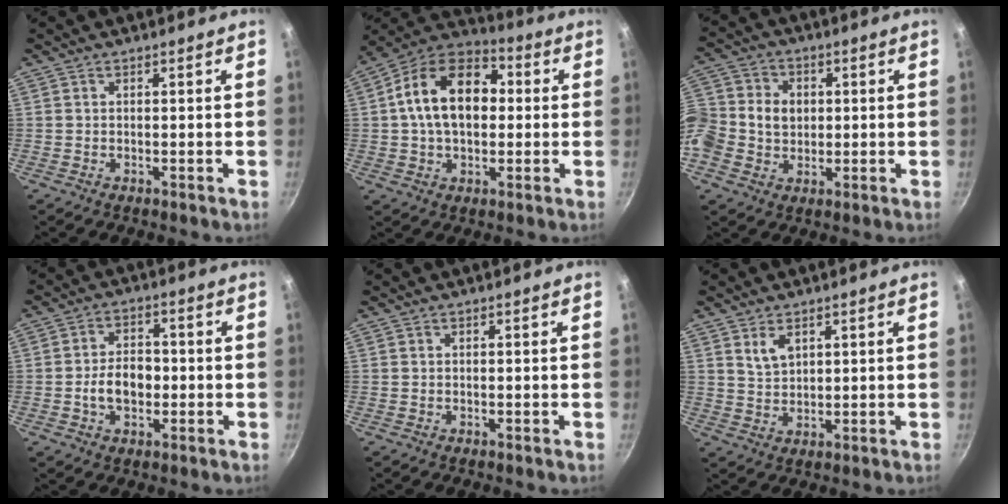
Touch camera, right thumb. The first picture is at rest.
{"total": 17.1, "force": [1.7, 11.4, 12.6], "torque": [-0.179, 0.032, 0.009]}
{"total": 17.1, "force": [-0.1, 14.6, 8.9], "torque": [-0.209, 0.041, -0.012]}
{"total": 7.4, "force": [-1.3, 5.0, 5.3], "torque": [-0.069, 0.017, -0.025]}
{"total": 0.0}
{"total": 4.1, "force": [2.2, 2.4, 2.6], "torque": [-0.040, -0.013, 0.046]}